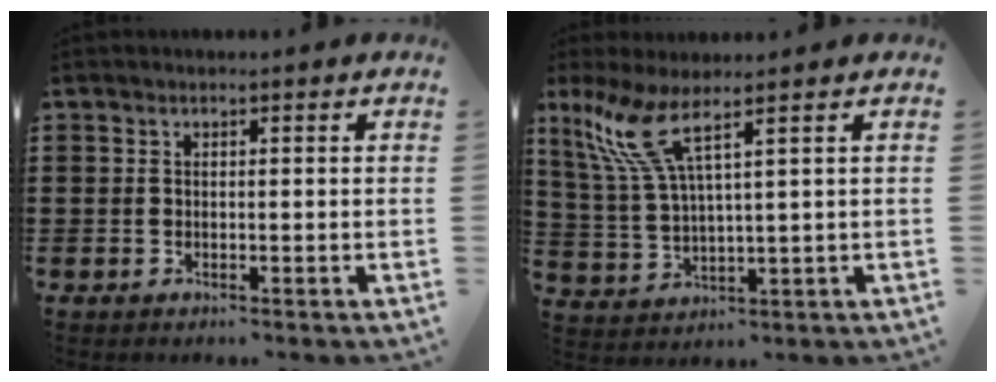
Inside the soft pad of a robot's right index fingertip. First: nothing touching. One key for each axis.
{"total": 8.5, "fx": 4.4, "fy": 1.6, "fz": 7.1, "tx": -0.182, "ty": -0.008, "tz": 0.073}